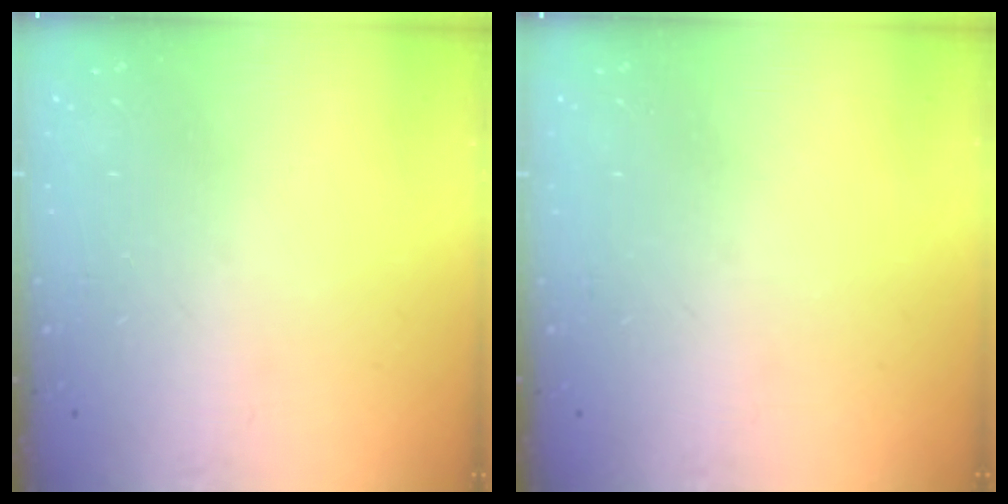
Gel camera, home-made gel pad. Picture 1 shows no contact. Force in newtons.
{"total": 0.0}